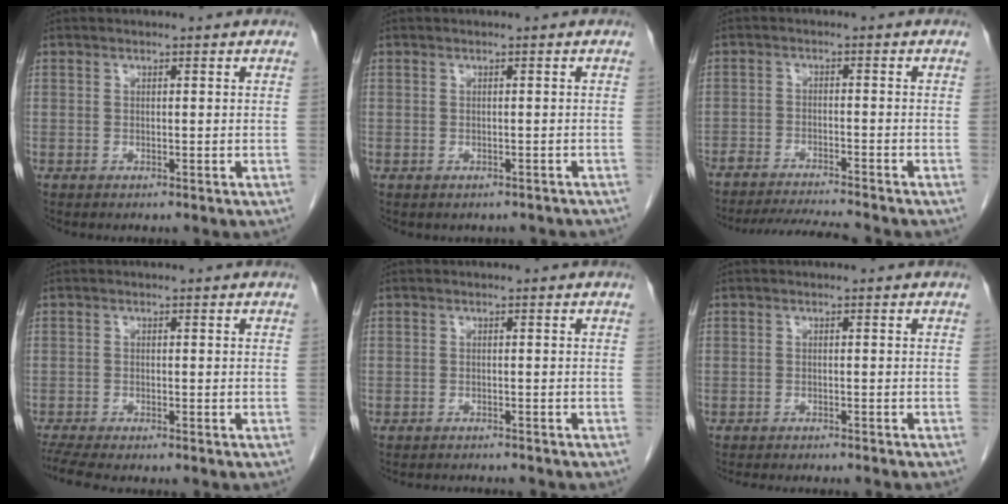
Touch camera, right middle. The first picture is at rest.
{"total": 2.7, "force": [-2.3, 1.2, 0.6], "torque": [-0.010, 0.002, -0.025]}
{"total": 9.0, "force": [-8.5, -0.4, 3.0], "torque": [-0.039, -0.008, -0.139]}
{"total": 4.8, "force": [-4.2, 0.0, 2.3], "torque": [-0.043, -0.014, -0.074]}
{"total": 4.9, "force": [-4.7, 0.6, 1.3], "torque": [-0.013, -0.008, -0.060]}
{"total": 8.4, "force": [-7.5, 1.0, 3.7], "torque": [-0.036, -0.010, -0.097]}